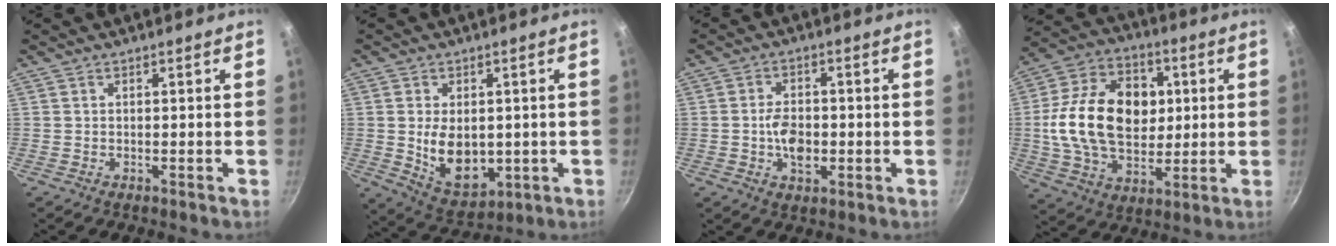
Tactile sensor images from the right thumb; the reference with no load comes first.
{"total": 11.0, "force": [-0.2, 7.4, 8.1], "torque": [-0.109, -0.014, 0.020]}
{"total": 6.5, "force": [-1.0, 4.1, 5.0], "torque": [-0.072, 0.008, -0.019]}
{"total": 22.2, "force": [2.0, 15.5, 15.7], "torque": [-0.249, 0.013, 0.031]}